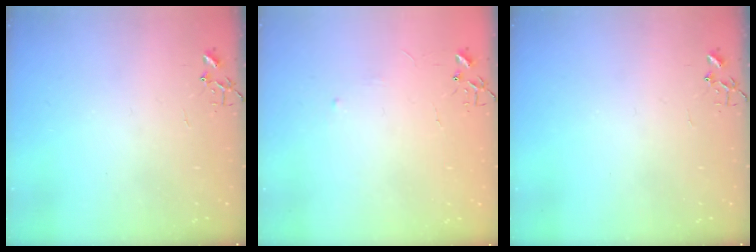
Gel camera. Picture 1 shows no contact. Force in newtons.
{"total": 2.9, "press": 2.9, "slide": 0.4}
{"total": 0.0}